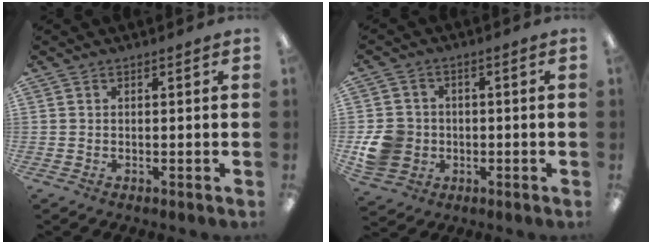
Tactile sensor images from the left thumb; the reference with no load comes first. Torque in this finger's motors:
{"motor_torque": [-0.13, 1.50, 0.66, -0.42, 0.04]}